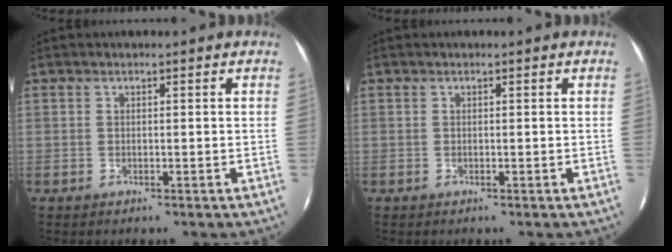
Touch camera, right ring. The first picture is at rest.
{"total": 0.0}